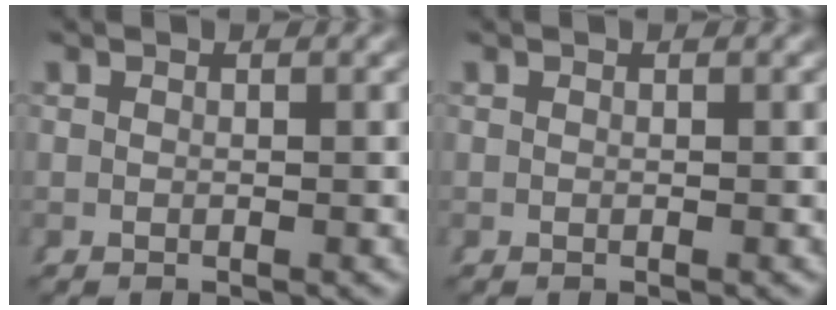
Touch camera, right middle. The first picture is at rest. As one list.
[{"total": 0.0}]